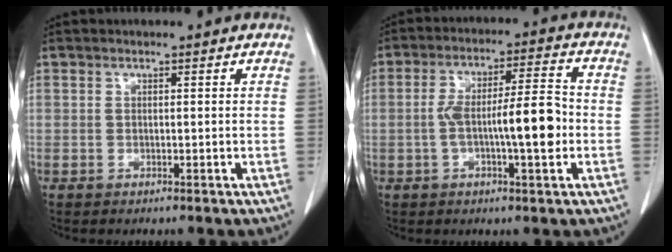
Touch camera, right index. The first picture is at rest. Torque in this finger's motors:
{"motor_torque": [1.58, -0.44, 0.73, 0.13]}